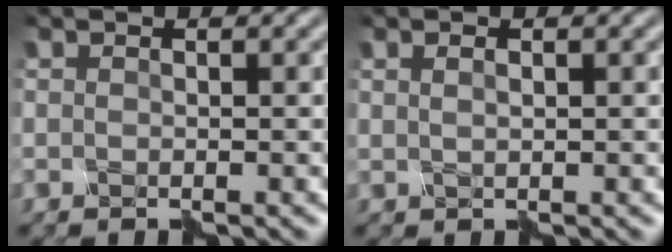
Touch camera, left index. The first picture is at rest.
{"total": 0.9, "force": [0.6, 0.3, 0.6], "torque": [-0.008, 0.001, 0.006]}